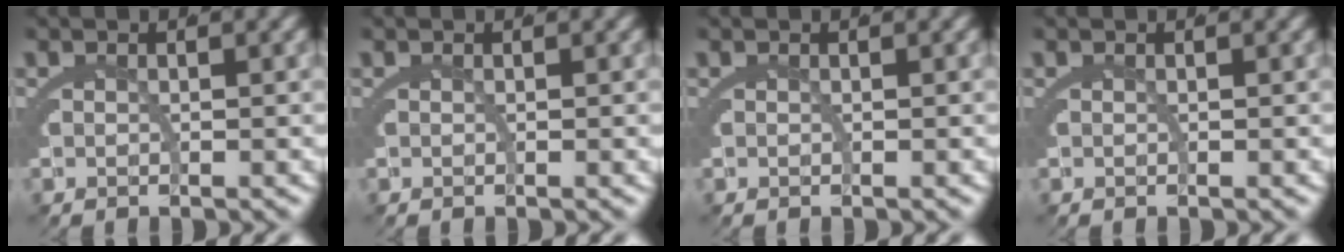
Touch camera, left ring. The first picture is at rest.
{"total": 0.0}
{"total": 0.0}
{"total": 0.0}